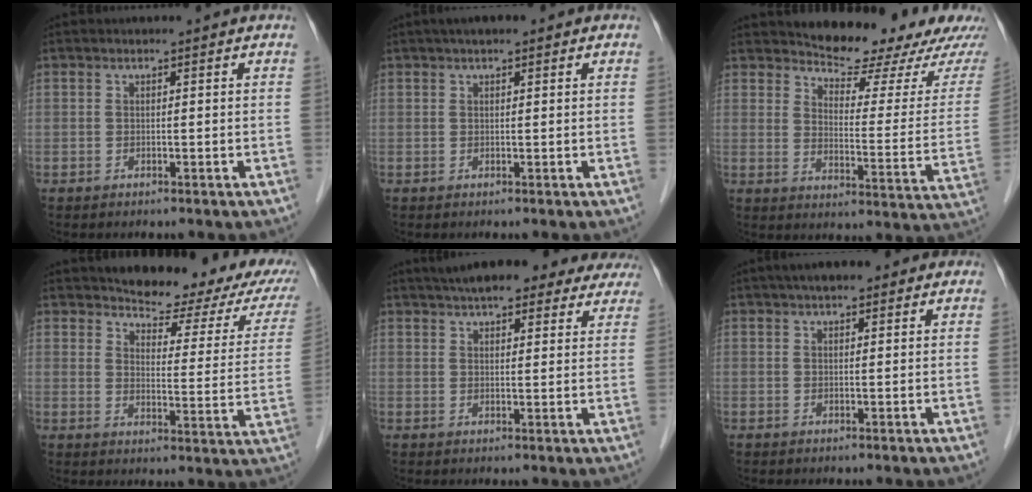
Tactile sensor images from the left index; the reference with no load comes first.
{"total": 2.9, "force": [1.8, 1.1, 2.0], "torque": [-0.036, 0.022, 0.026]}
{"total": 14.4, "force": [13.2, 2.7, 5.0], "torque": [-0.057, -0.042, 0.157]}
{"total": 14.5, "force": [12.0, 4.3, 6.9], "torque": [-0.064, -0.014, 0.127]}
{"total": 18.6, "force": [16.0, 5.3, 8.0], "torque": [-0.111, 0.035, 0.195]}
{"total": 5.7, "force": [4.0, 2.1, 3.4], "torque": [-0.044, 0.031, 0.056]}